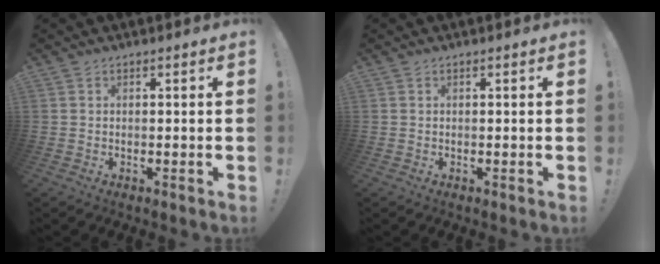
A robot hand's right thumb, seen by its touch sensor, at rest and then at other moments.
{"total": 0.0}